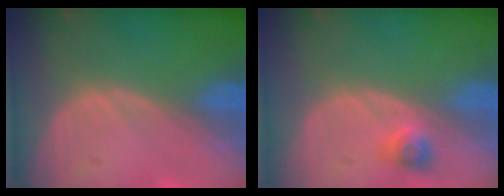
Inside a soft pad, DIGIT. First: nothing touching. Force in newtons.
{"total": 2.2, "press": 2.1, "slide": 0.8}